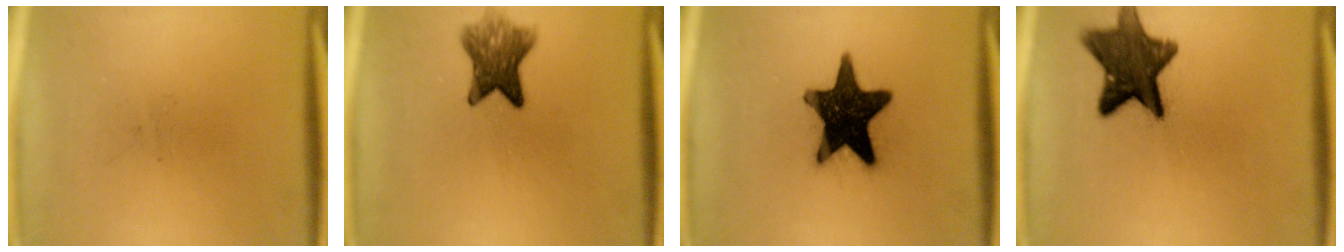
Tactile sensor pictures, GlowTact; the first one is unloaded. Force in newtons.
{"total": 6.5}
{"total": 17.4}
{"total": 11.8}